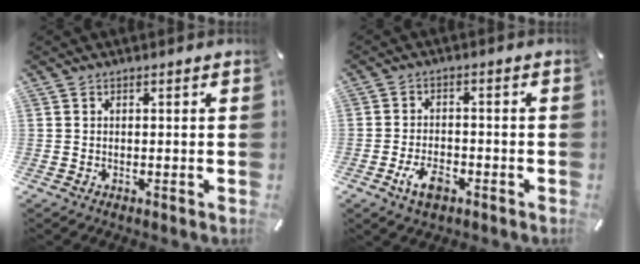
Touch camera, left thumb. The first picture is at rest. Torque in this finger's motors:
{"motor_torque": [0.03, 0.45, 0.15, -0.02, 0.06]}